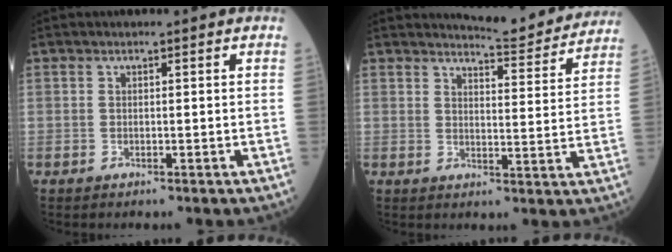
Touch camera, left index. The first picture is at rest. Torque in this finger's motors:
{"motor_torque": [-0.04, -0.15, -0.02, 0.01]}